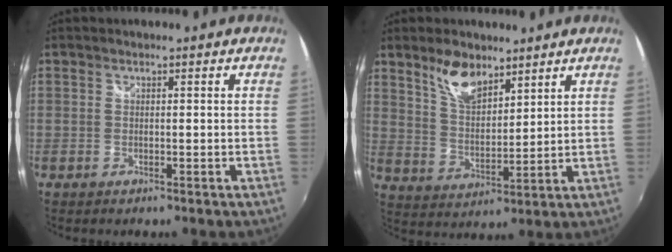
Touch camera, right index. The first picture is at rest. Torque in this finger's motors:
{"motor_torque": [0.10, 0.20, 0.18, 0.07]}